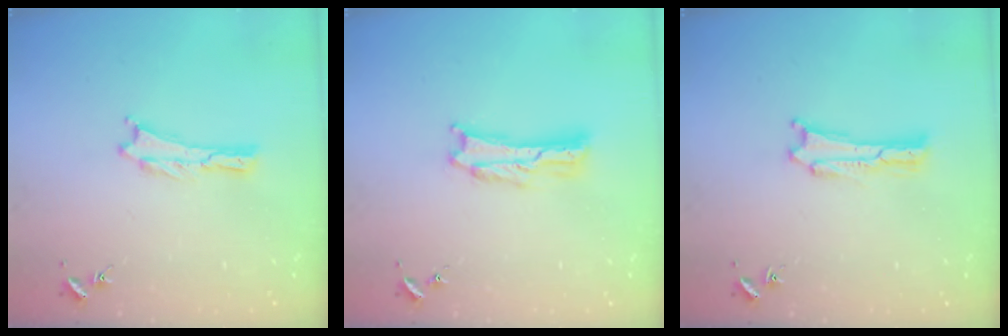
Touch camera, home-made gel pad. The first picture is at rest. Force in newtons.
{"total": 1.7, "press": 1.7, "slide": 0.3}
{"total": 0.0}